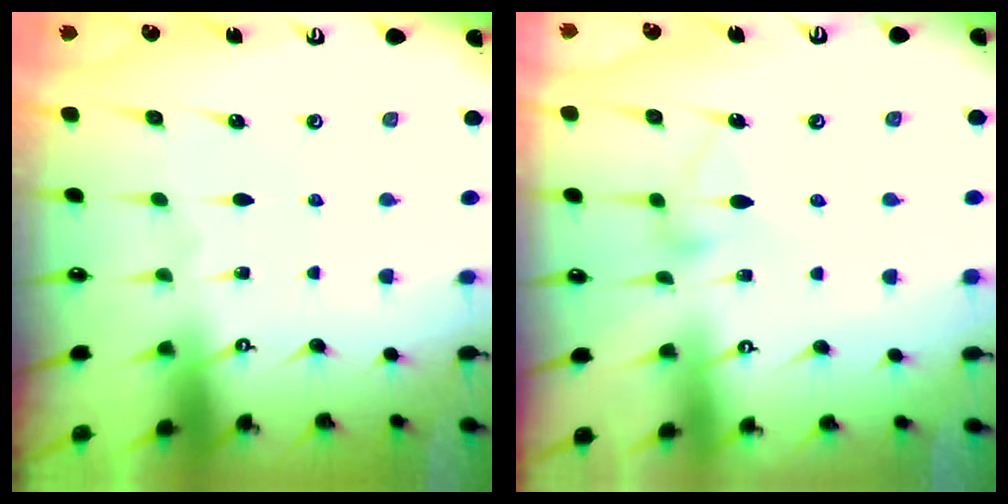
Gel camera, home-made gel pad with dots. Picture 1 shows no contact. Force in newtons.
{"total": 6.2, "press": 6.2, "slide": 0.4}